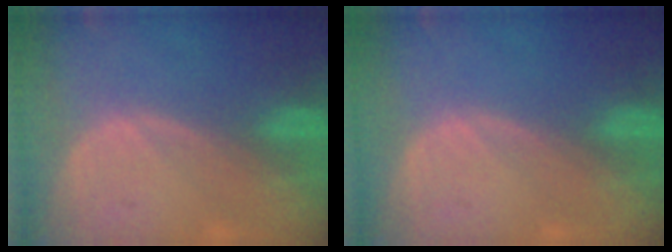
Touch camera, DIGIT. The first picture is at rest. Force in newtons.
{"total": 0.0}